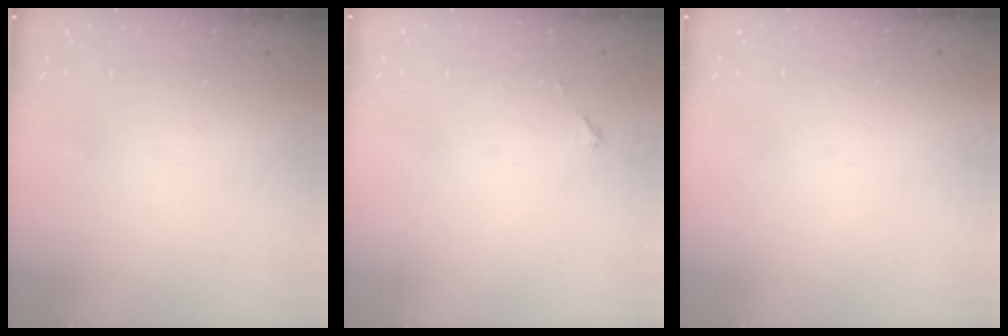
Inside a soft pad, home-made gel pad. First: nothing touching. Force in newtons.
{"total": 2.6, "press": 2.6, "slide": 0.3}
{"total": 1.6, "press": 1.6, "slide": 0.1}